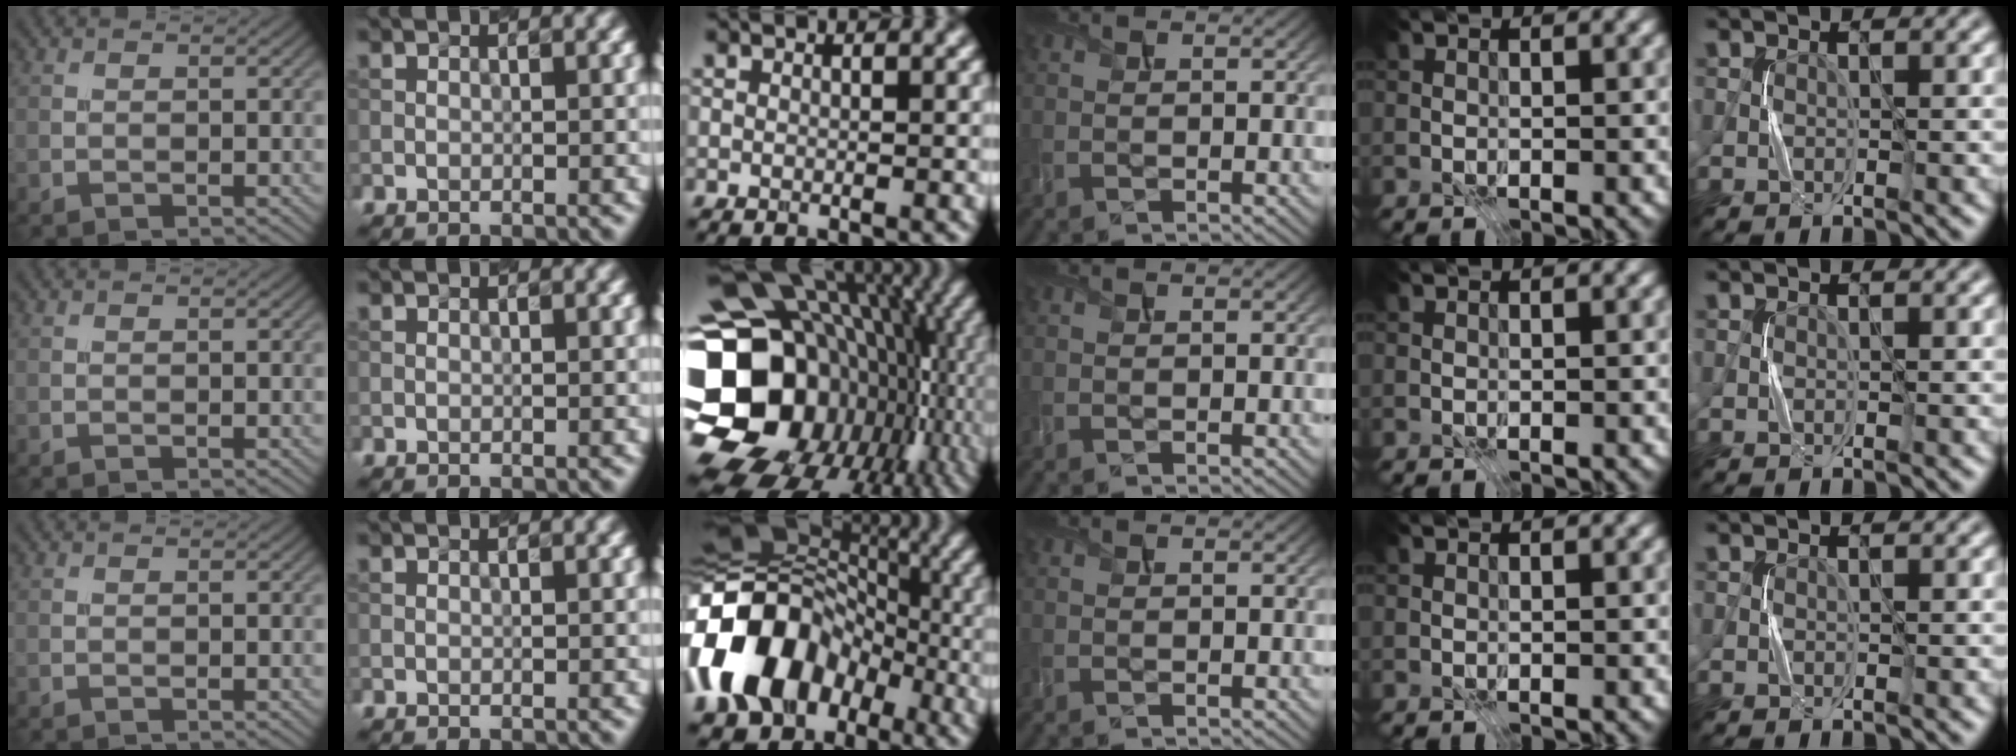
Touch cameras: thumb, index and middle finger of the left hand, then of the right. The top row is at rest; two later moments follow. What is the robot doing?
{"motion": "press", "object": "stapler"}